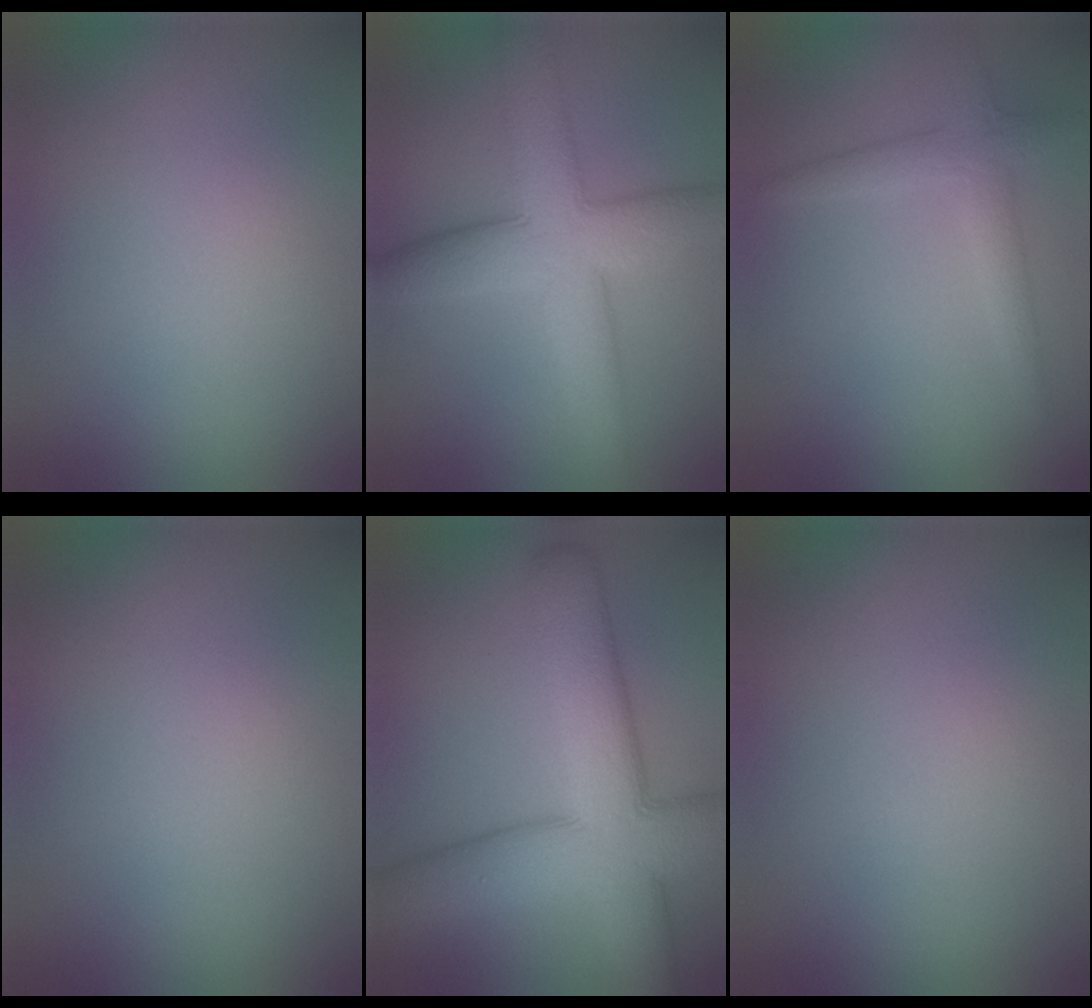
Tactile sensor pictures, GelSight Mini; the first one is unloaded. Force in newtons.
{"total": 8.0, "press": 8.0, "slide": 0.3}
{"total": 2.7, "press": 2.7, "slide": 0.1}
{"total": 0.0}
{"total": 11.1, "press": 11.1, "slide": 0.4}
{"total": 0.0}